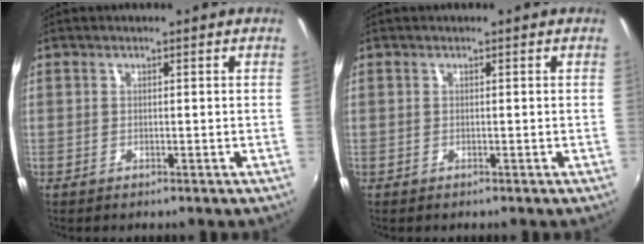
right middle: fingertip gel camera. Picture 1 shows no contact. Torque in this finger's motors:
{"motor_torque": [0.06, -0.21, -0.02, 0.00]}